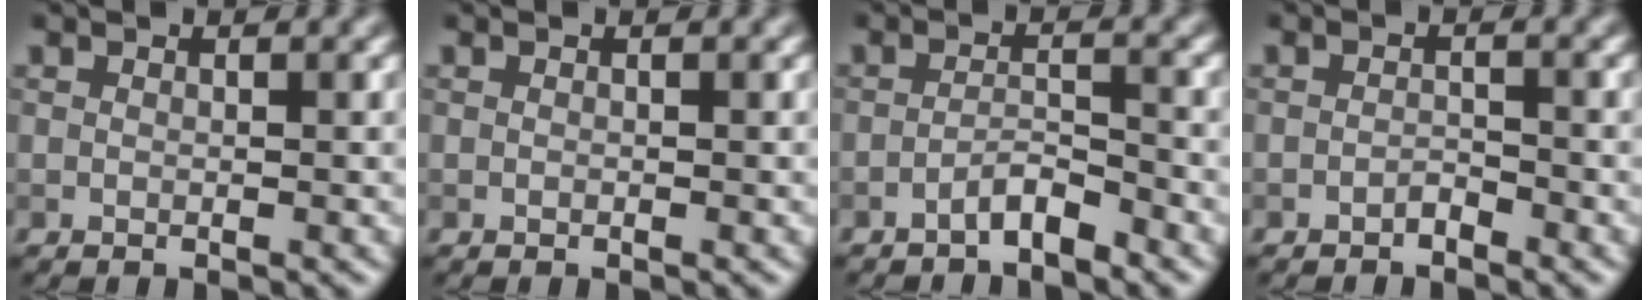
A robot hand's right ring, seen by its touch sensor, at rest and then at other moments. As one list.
[{"total": 0.0}, {"total": 2.2, "force": [-1.8, 0.4, 1.2], "torque": [-0.018, 0.010, -0.035]}, {"total": 1.0, "force": [-0.9, 0.3, 0.4], "torque": [-0.005, 0.002, -0.016]}]